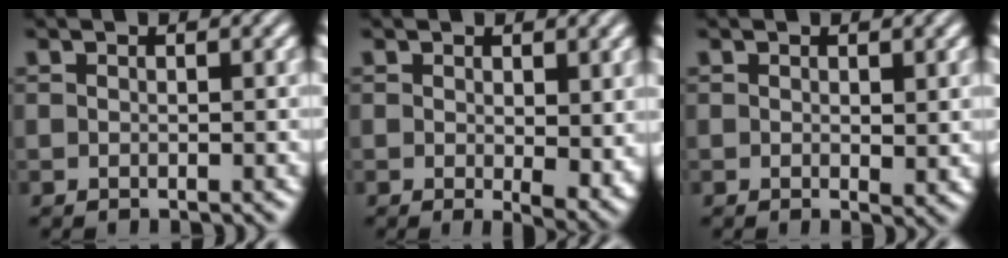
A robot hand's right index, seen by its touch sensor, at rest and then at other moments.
{"total": 2.2, "force": [0.2, 0.7, 2.1], "torque": [-0.026, -0.019, 0.009]}
{"total": 0.6, "force": [0.3, 0.3, 0.5], "torque": [-0.006, -0.009, 0.009]}